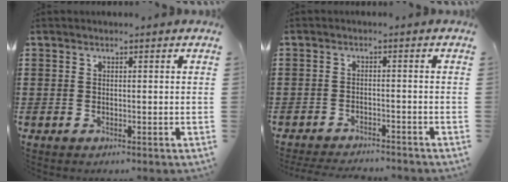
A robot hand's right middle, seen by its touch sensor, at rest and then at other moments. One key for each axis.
{"total": 2.8, "fx": -2.8, "fy": 0.1, "fz": 0.3, "tx": -0.008, "ty": -0.002, "tz": -0.057}